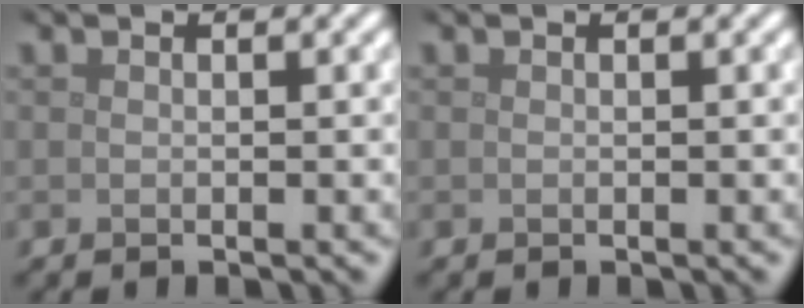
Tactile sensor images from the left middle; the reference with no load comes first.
{"total": 0.0}